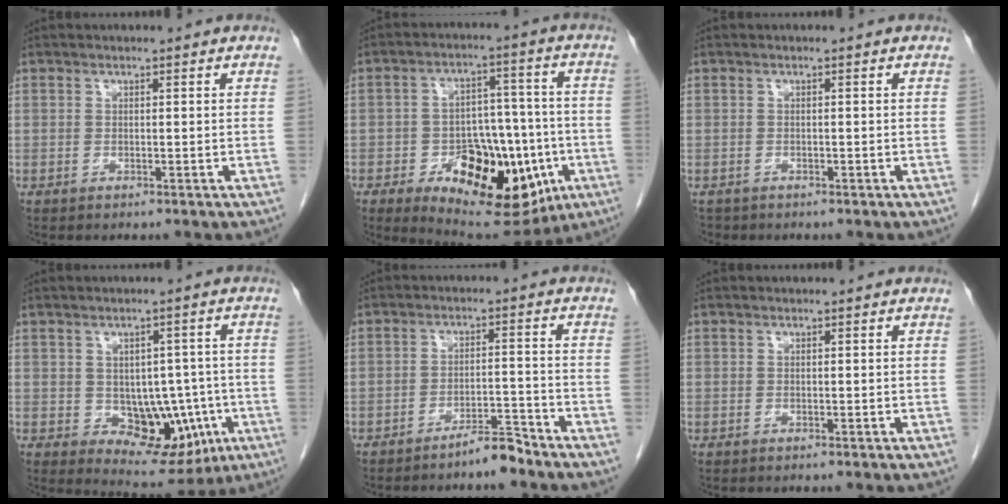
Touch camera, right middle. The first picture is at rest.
{"total": 19.1, "force": [-7.1, 9.3, 15.1], "torque": [-0.216, 0.012, -0.088]}
{"total": 1.2, "force": [-1.0, 0.7, 0.1], "torque": [-0.012, -0.001, -0.015]}
{"total": 9.7, "force": [-2.2, 6.0, 7.3], "torque": [-0.084, 0.006, -0.009]}
{"total": 4.1, "force": [-3.7, 0.2, 1.7], "torque": [-0.023, -0.005, -0.064]}
{"total": 0.0}